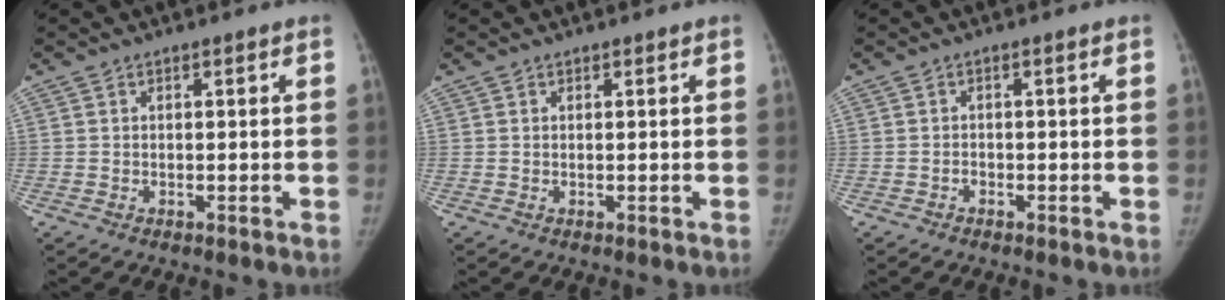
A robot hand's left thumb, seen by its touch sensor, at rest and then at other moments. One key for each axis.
{"total": 0.0}
{"total": 0.9, "fx": -0.6, "fy": 0.6, "fz": 0.1, "tx": 0.006, "ty": 0.005, "tz": -0.014}